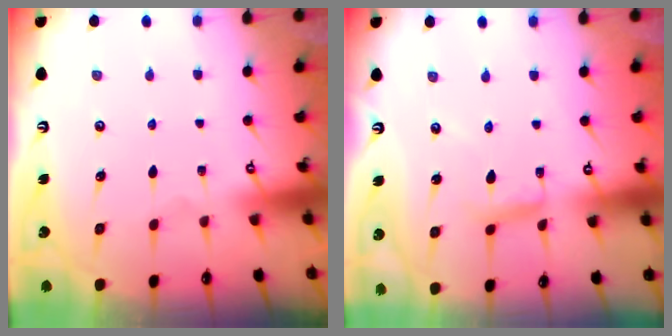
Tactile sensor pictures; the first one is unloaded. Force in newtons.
{"total": 4.9, "press": 4.9, "slide": 0.3}